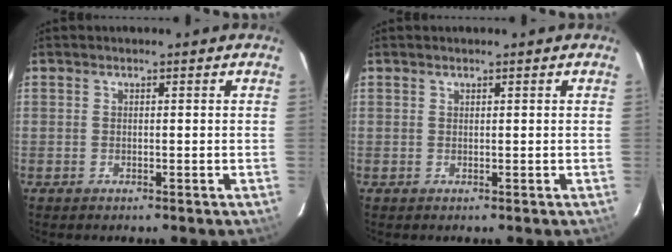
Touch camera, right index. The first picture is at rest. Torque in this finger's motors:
{"motor_torque": [0.02, 0.09, 0.05, 0.01]}